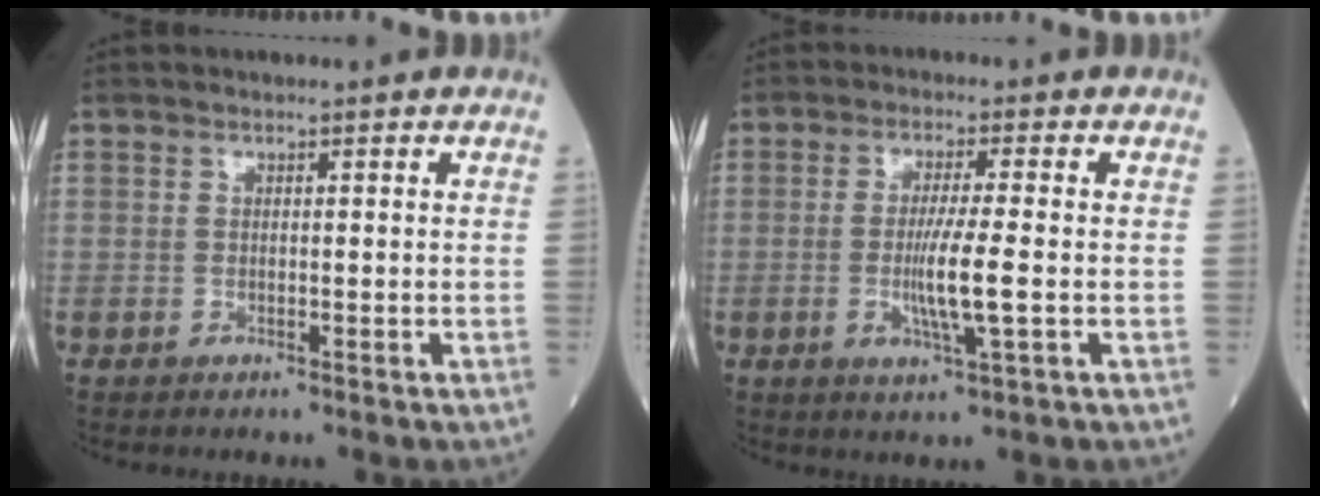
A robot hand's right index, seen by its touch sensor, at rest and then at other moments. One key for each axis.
{"total": 6.4, "fx": -1.1, "fy": -0.3, "fz": 6.3, "tx": -0.116, "ty": -0.011, "tz": -0.021}